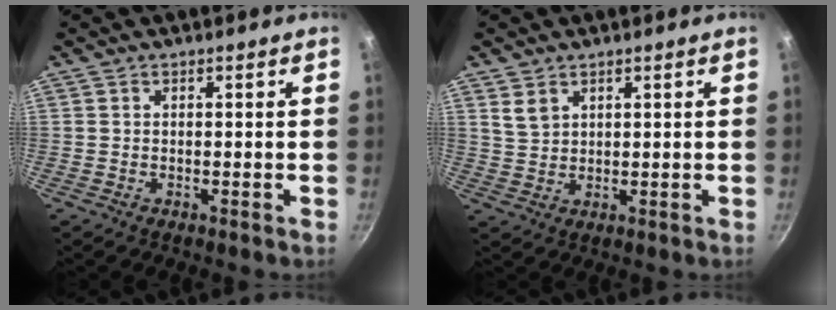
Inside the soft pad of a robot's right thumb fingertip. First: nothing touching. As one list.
[{"total": 3.6, "force": [2.0, 2.4, 1.8], "torque": [-0.025, -0.004, 0.045]}]